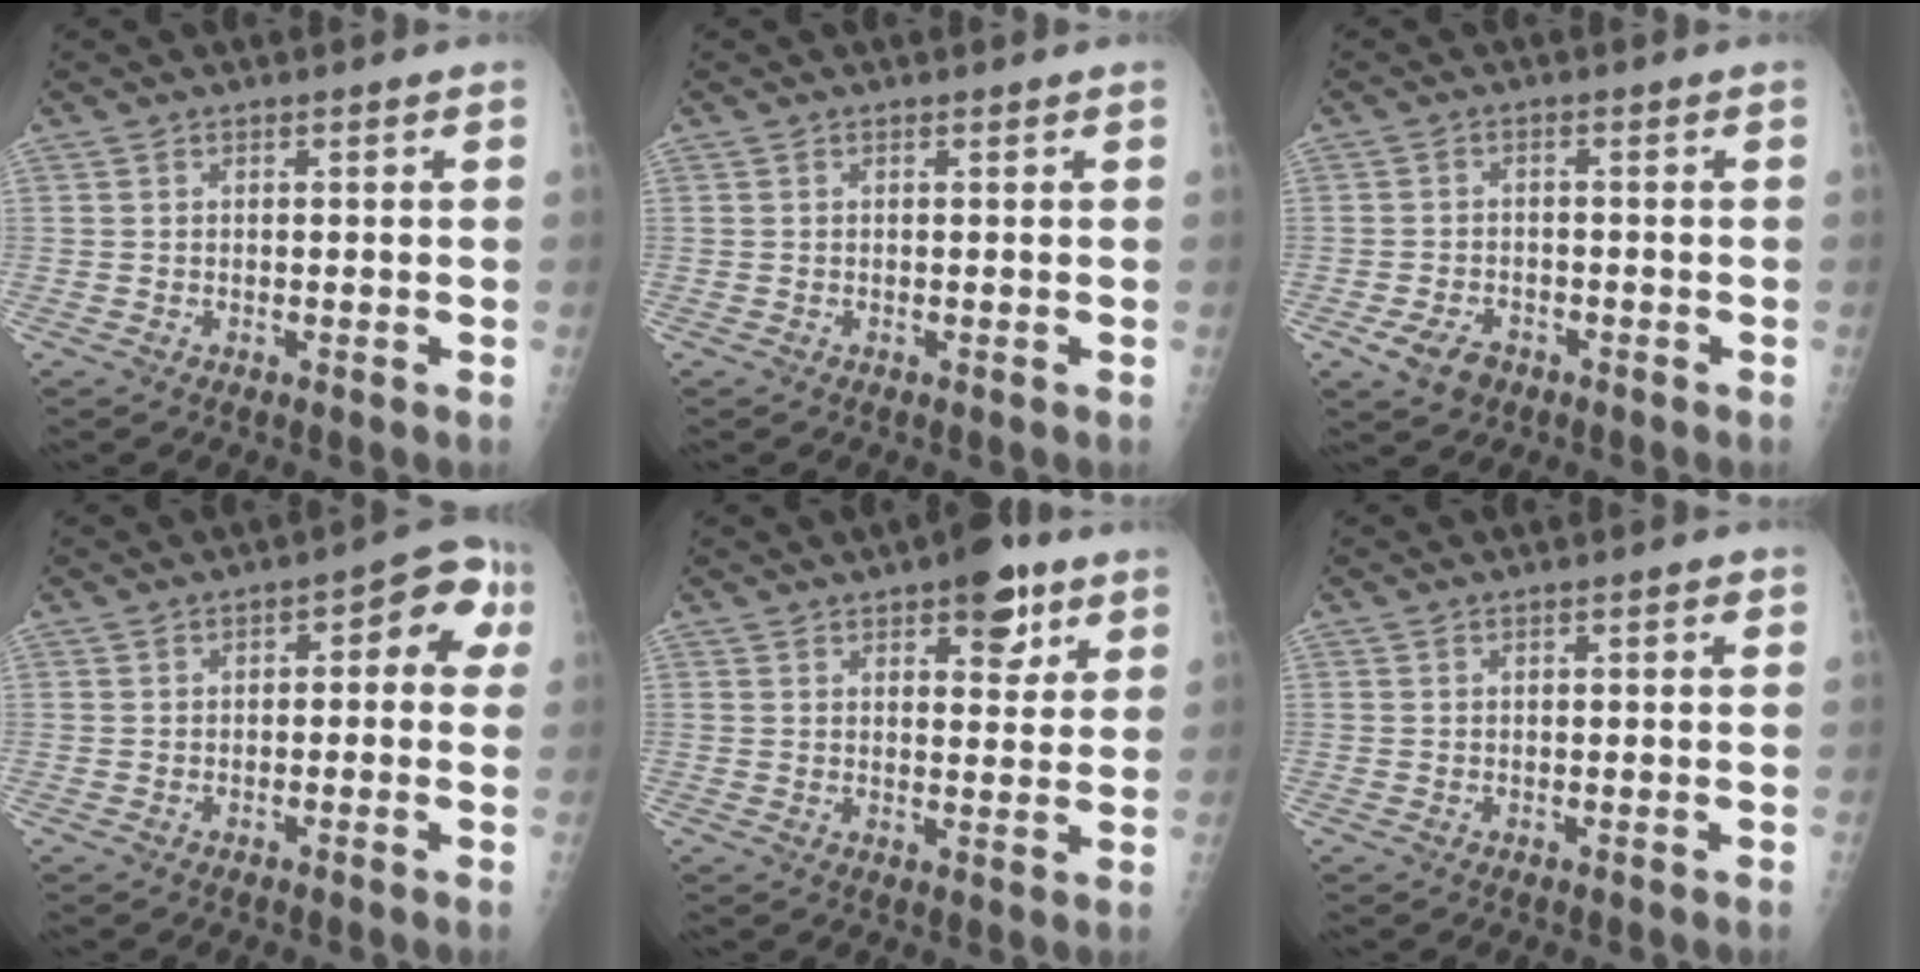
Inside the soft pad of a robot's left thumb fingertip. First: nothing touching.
{"total": 0.0}
{"total": 4.7, "force": [-2.4, 3.3, 2.4], "torque": [-0.041, 0.009, -0.037]}
{"total": 7.5, "force": [1.1, 3.7, 6.4], "torque": [-0.046, 0.029, 0.003]}
{"total": 8.4, "force": [4.8, 3.8, 5.7], "torque": [-0.047, -0.019, 0.061]}
{"total": 1.1, "force": [0.4, 0.4, 0.9], "torque": [-0.011, 0.003, 0.003]}